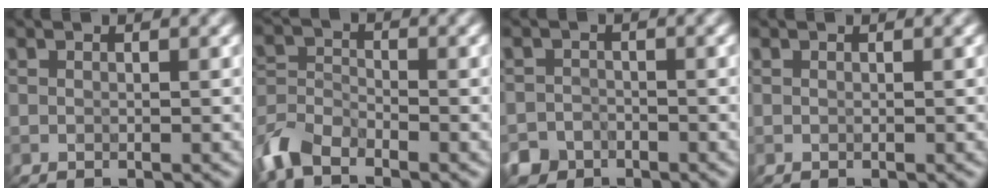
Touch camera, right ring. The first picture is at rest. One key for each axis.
{"total": 4.6, "fx": -3.6, "fy": 1.9, "fz": 2.1, "tx": -0.047, "ty": -0.003, "tz": -0.085}
{"total": 3.7, "fx": -2.8, "fy": 2.5, "fz": 0.2, "tx": 0.016, "ty": -0.003, "tz": -0.045}
{"total": 0.0}